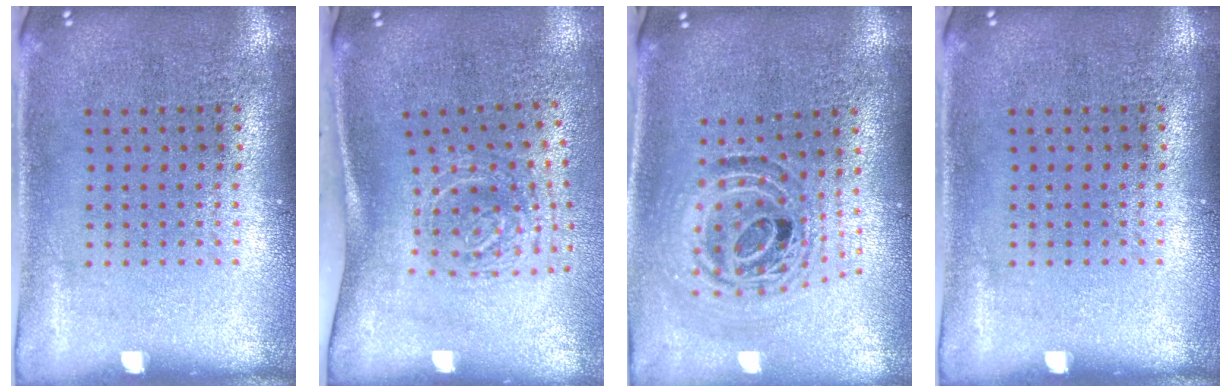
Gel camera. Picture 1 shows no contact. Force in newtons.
{"total": 1.9, "press": 1.3, "slide": 1.4}
{"total": 1.2, "press": 1.1, "slide": 0.5}
{"total": 0.0}